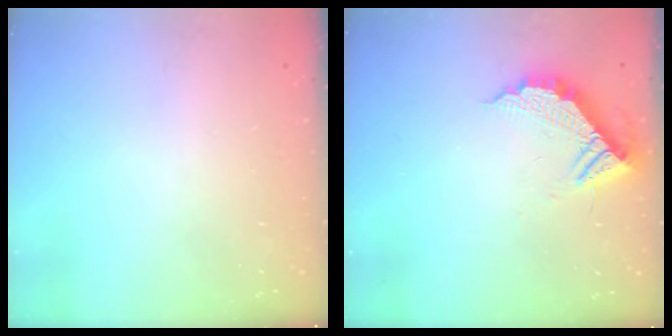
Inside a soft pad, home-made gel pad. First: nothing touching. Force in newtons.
{"total": 12.0, "press": 12.0, "slide": 0.8}